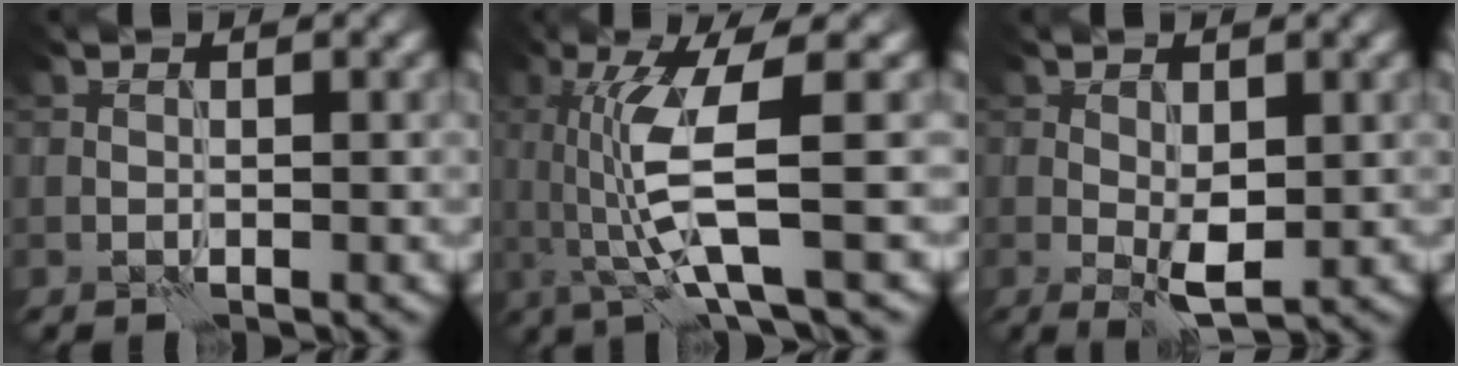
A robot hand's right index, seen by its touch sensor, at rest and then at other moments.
{"total": 7.0, "force": [0.2, 1.3, 6.9], "torque": [-0.136, -0.001, 0.008]}
{"total": 3.0, "force": [-0.1, 1.2, 2.7], "torque": [-0.049, -0.005, 0.002]}